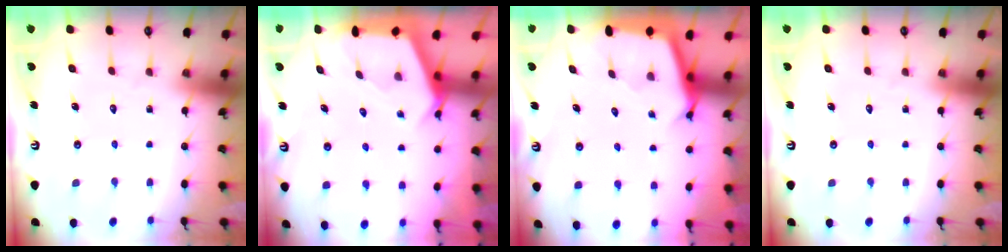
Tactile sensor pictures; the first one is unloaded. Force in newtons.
{"total": 2.7, "press": 2.7, "slide": 0.3}
{"total": 2.7, "press": 2.7, "slide": 0.1}
{"total": 0.0}